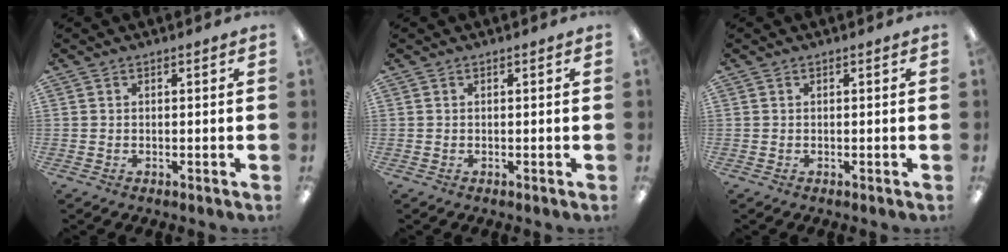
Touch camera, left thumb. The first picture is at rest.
{"total": 0.0}
{"total": 0.0}